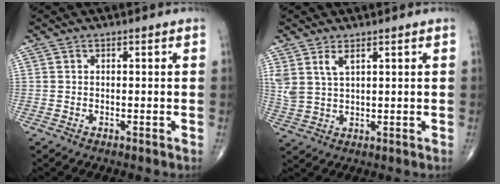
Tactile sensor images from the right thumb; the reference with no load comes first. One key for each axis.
{"total": 4.4, "fx": 2.5, "fy": 1.7, "fz": 3.1, "tx": -0.068, "ty": -0.008, "tz": 0.060}